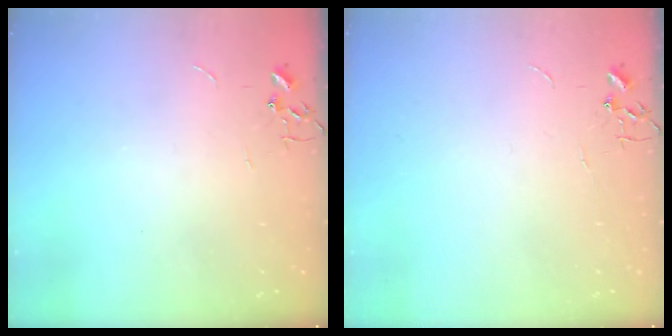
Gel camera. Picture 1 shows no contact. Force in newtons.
{"total": 0.0}